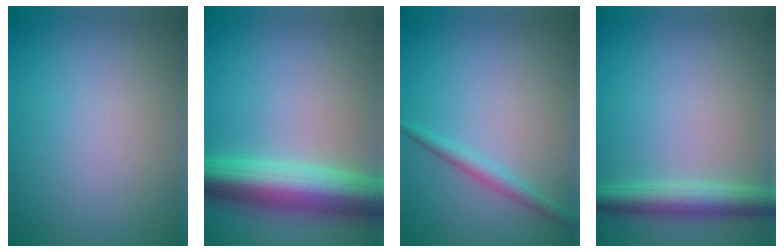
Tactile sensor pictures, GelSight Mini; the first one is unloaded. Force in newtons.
{"total": 8.6, "press": 8.6, "slide": 0.3}
{"total": 1.8, "press": 1.8, "slide": 0.0}
{"total": 4.1, "press": 4.1, "slide": 0.1}